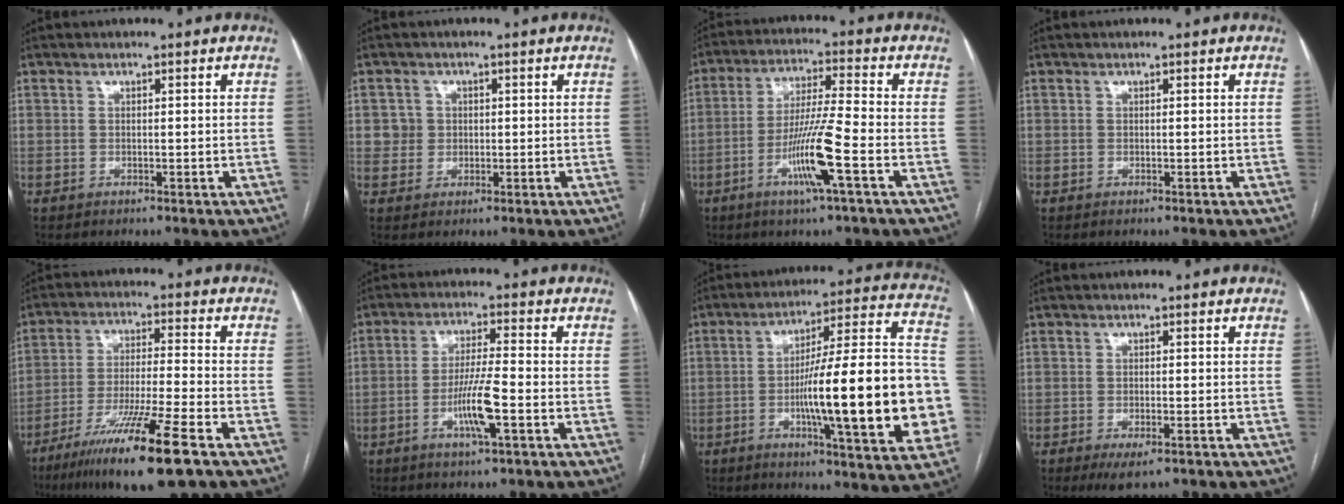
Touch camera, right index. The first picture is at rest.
{"total": 2.8, "force": [0.6, 2.7, 0.0], "torque": [0.011, 0.006, 0.009]}
{"total": 10.3, "force": [-4.0, -0.6, 9.4], "torque": [-0.184, -0.010, -0.078]}
{"total": 0.0}
{"total": 15.1, "force": [-9.2, -0.4, 12.0], "torque": [-0.224, -0.042, -0.162]}
{"total": 7.2, "force": [-2.5, 0.1, 6.7], "torque": [-0.129, -0.007, -0.048]}
{"total": 25.1, "force": [-4.5, 2.8, 24.5], "torque": [-0.292, 0.020, -0.064]}
{"total": 3.9, "force": [-2.4, 1.1, 2.8], "torque": [-0.047, -0.007, -0.031]}